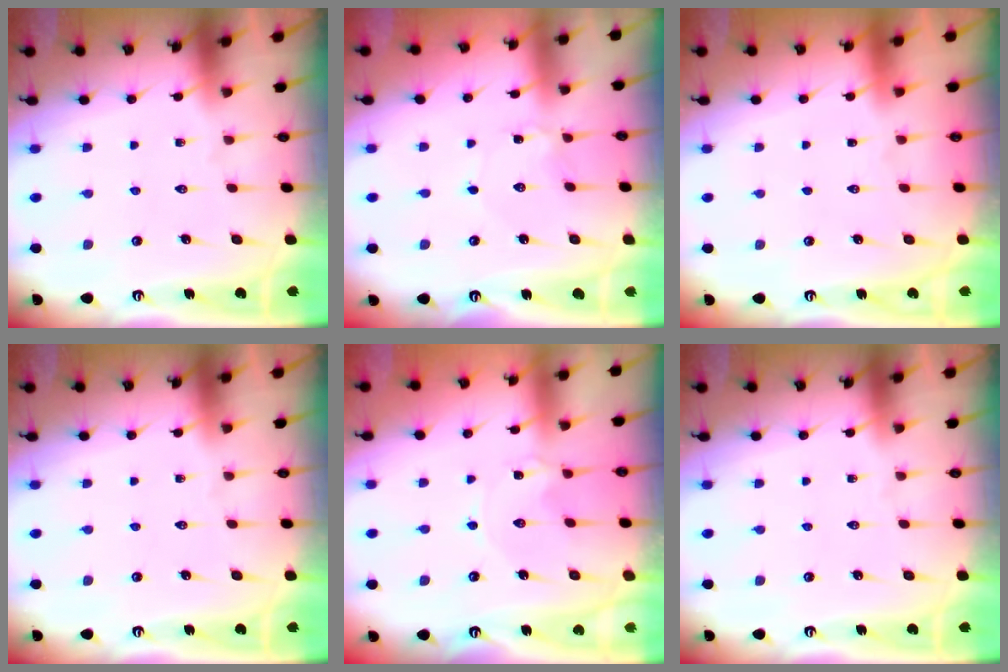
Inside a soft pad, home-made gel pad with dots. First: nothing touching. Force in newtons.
{"total": 0.7, "press": 0.7, "slide": 0.1}
{"total": 1.6, "press": 1.6, "slide": 0.1}
{"total": 0.0}
{"total": 1.1, "press": 1.1, "slide": 0.2}
{"total": 0.0}